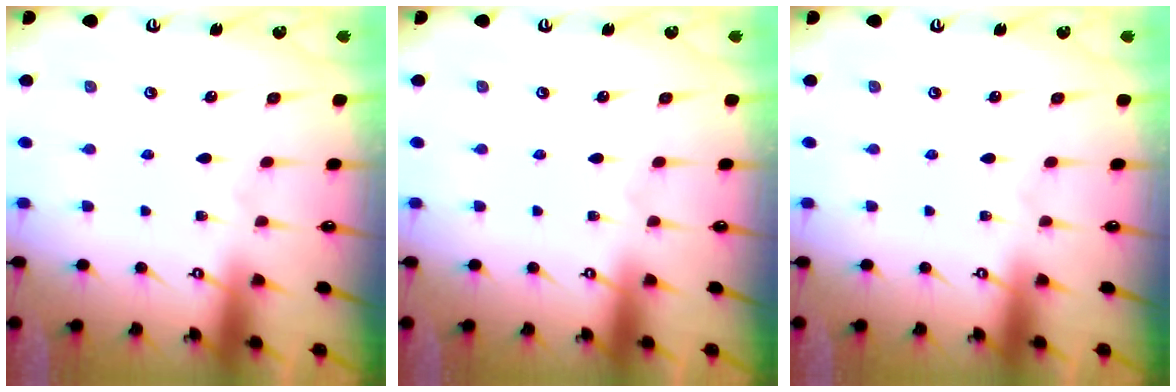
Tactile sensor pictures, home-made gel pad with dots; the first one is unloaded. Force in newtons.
{"total": 0.0}
{"total": 0.0}